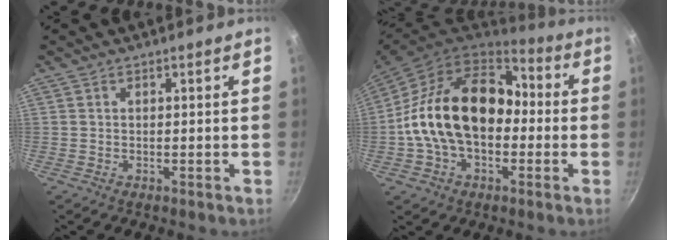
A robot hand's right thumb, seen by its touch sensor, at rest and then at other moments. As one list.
[{"total": 20.9, "force": [-0.7, 14.2, 15.3], "torque": [-0.236, 0.047, -0.023]}]